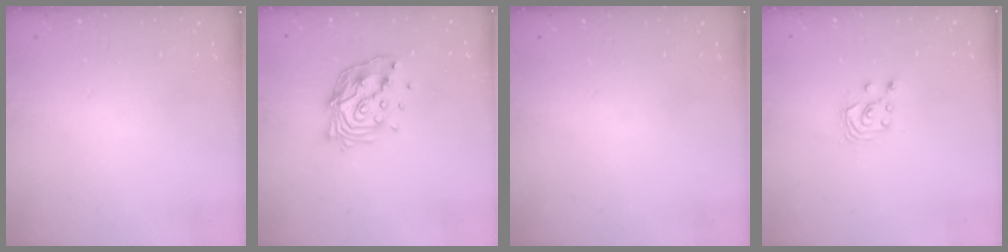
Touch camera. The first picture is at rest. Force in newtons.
{"total": 13.1, "press": 13.1, "slide": 1.2}
{"total": 0.0}
{"total": 2.9, "press": 2.9, "slide": 0.2}